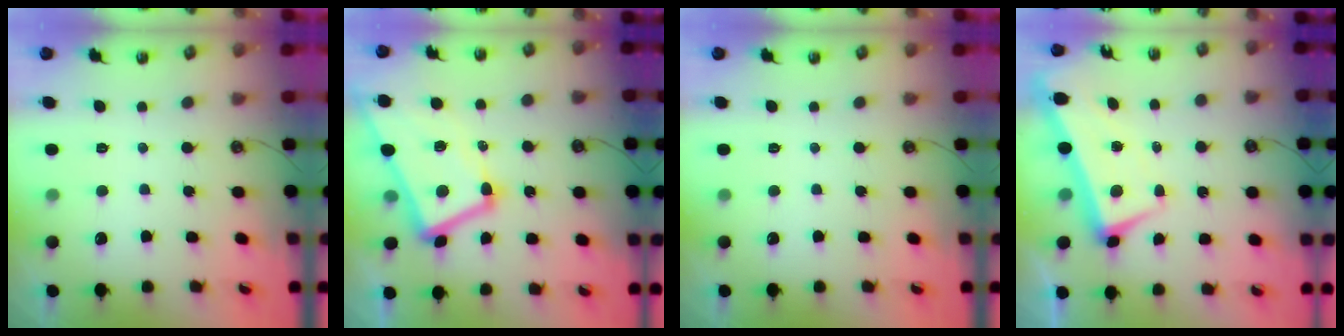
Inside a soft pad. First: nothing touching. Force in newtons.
{"total": 8.0, "press": 7.8, "slide": 1.9}
{"total": 0.0}
{"total": 3.0, "press": 2.4, "slide": 1.8}